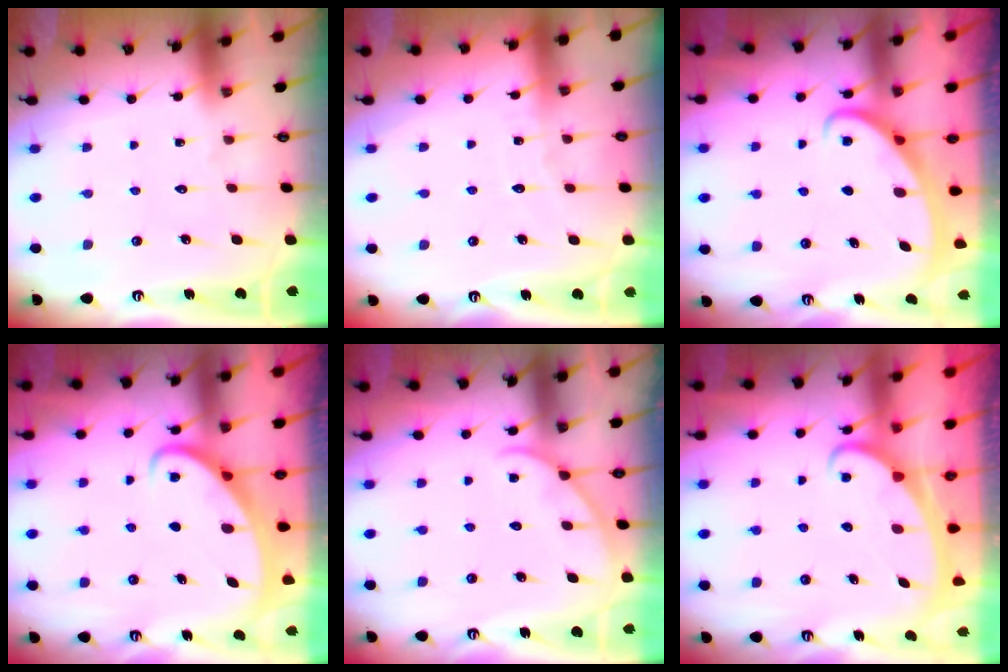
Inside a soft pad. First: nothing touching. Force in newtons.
{"total": 3.4, "press": 3.3, "slide": 0.4}
{"total": 2.6, "press": 2.6, "slide": 0.3}
{"total": 2.5, "press": 2.5, "slide": 0.3}
{"total": 4.1, "press": 4.0, "slide": 0.4}
{"total": 2.4, "press": 2.3, "slide": 0.4}